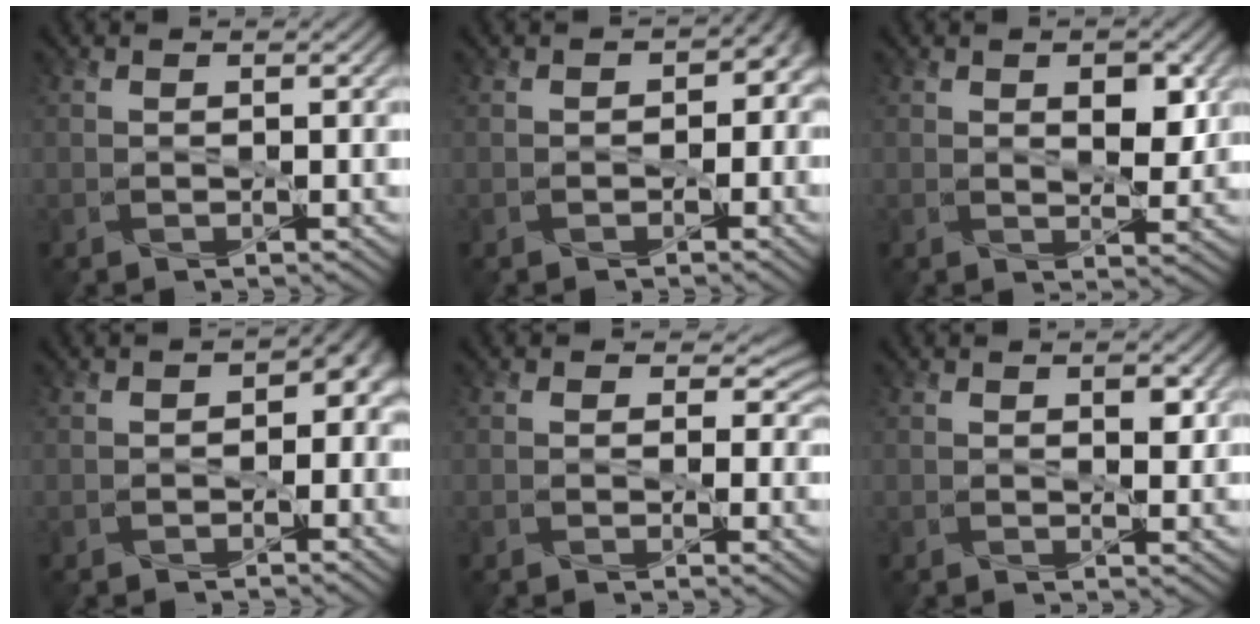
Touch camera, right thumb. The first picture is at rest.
{"total": 2.8, "force": [-0.5, 2.4, 1.3], "torque": [-0.005, -0.010, -0.006]}
{"total": 4.1, "force": [1.4, 2.2, 3.2], "torque": [-0.057, -0.008, 0.025]}
{"total": 3.4, "force": [-0.5, 2.8, 2.0], "torque": [-0.016, -0.014, -0.008]}
{"total": 2.8, "force": [0.8, 2.4, 1.2], "torque": [-0.021, -0.008, 0.000]}
{"total": 2.1, "force": [0.9, 1.0, 1.5], "torque": [-0.023, -0.008, 0.018]}